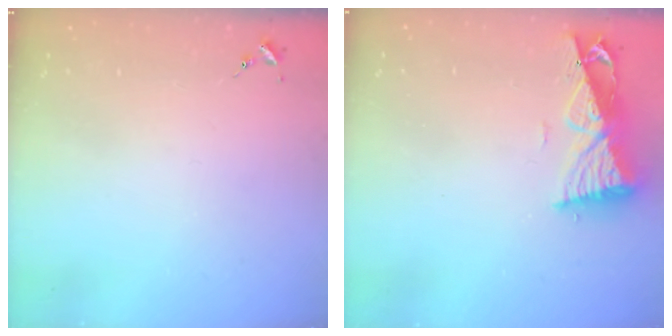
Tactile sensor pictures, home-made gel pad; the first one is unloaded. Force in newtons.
{"total": 9.5, "press": 9.5, "slide": 0.9}